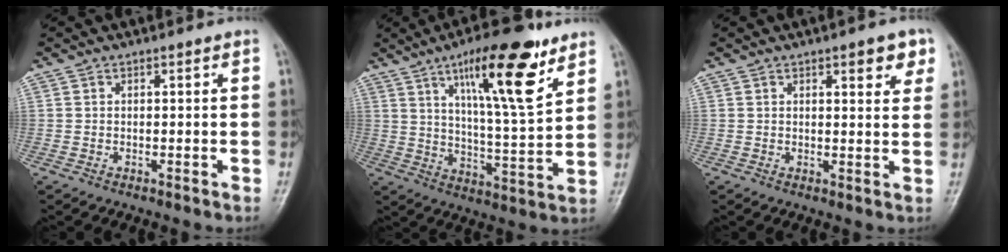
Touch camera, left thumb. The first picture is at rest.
{"total": 17.5, "force": [9.8, 4.0, 13.9], "torque": [-0.202, -0.052, 0.160]}
{"total": 5.2, "force": [2.9, 2.0, 3.9], "torque": [-0.030, -0.011, 0.032]}